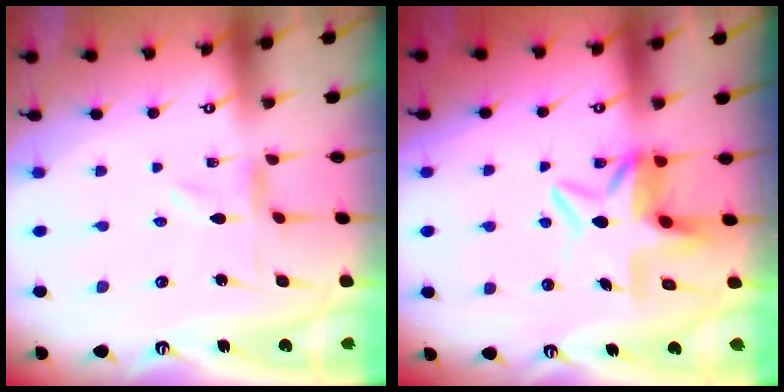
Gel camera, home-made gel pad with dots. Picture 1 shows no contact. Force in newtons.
{"total": 7.3, "press": 6.9, "slide": 2.4}